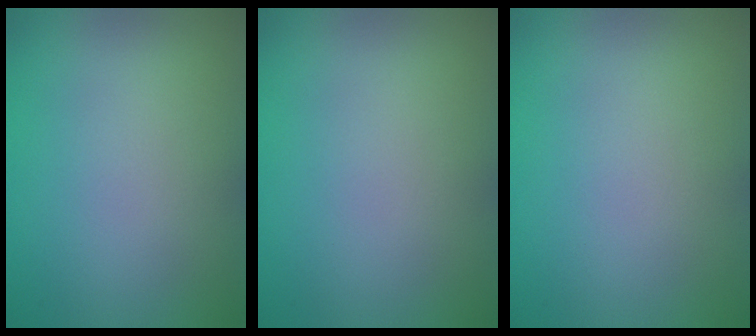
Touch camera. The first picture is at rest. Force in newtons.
{"total": 0.0}
{"total": 0.0}